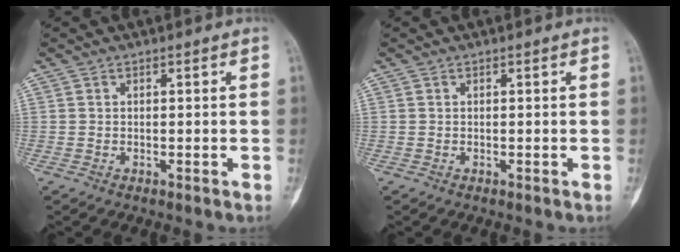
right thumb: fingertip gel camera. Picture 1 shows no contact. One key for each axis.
{"total": 0.0}